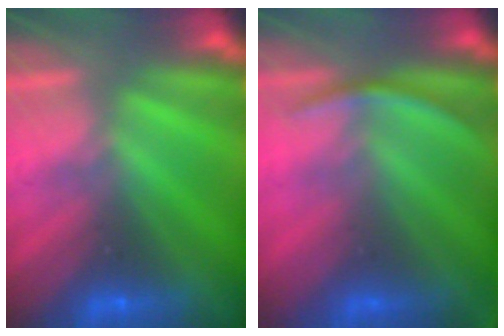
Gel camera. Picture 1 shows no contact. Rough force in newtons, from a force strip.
{"total": 2.8}